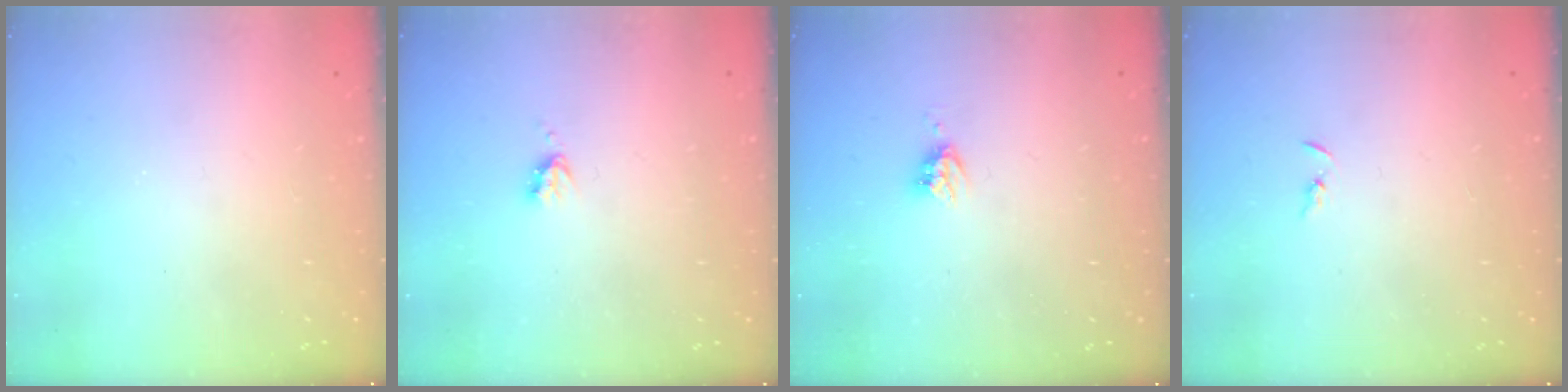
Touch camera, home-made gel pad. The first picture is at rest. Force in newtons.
{"total": 3.3, "press": 3.3, "slide": 0.5}
{"total": 4.1, "press": 4.1, "slide": 0.1}
{"total": 2.1, "press": 2.1, "slide": 0.3}